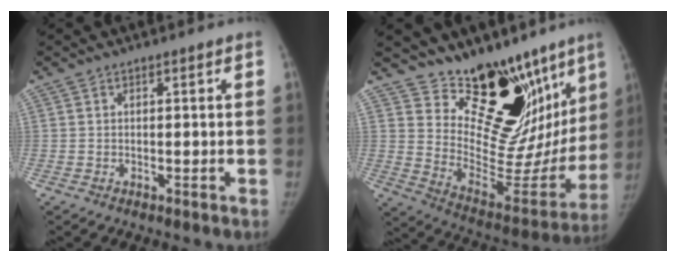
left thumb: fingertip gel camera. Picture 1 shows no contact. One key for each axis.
{"total": 26.3, "fx": 18.6, "fy": 12.5, "fz": 13.7, "tx": -0.151, "ty": -0.130, "tz": 0.282}